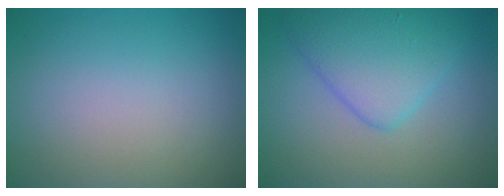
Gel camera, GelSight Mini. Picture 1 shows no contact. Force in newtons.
{"total": 5.1, "press": 5.1, "slide": 0.1}